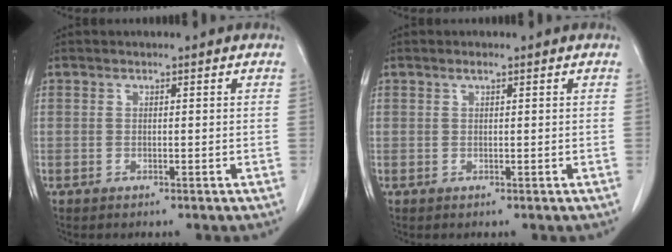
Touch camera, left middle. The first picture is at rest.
{"total": 0.8, "force": [0.5, 0.0, 0.6], "torque": [-0.014, 0.002, 0.010]}